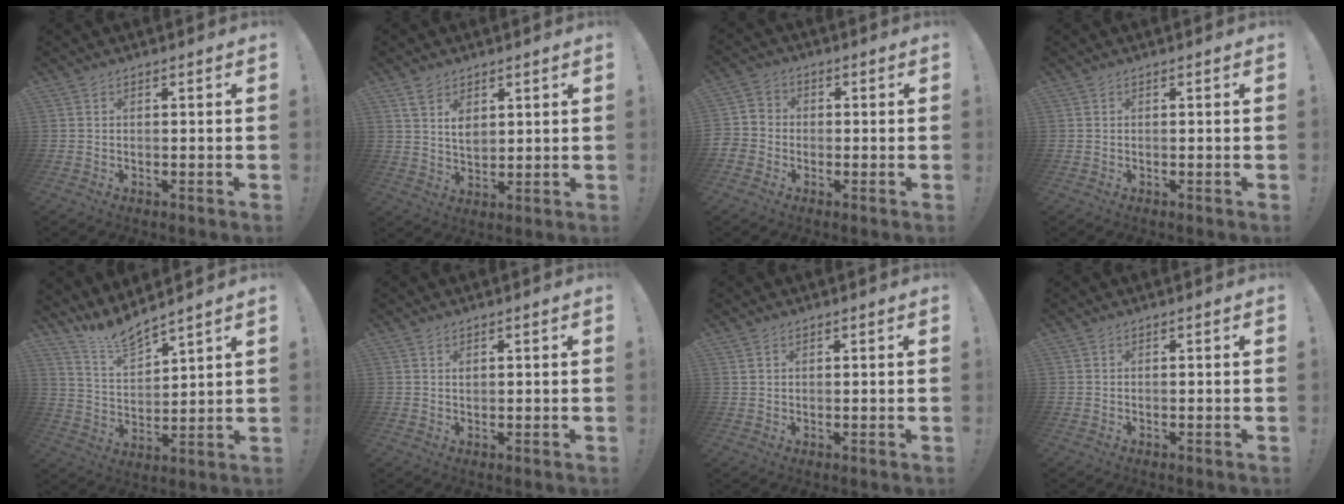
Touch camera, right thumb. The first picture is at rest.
{"total": 5.7, "force": [3.4, 3.8, 2.6], "torque": [-0.036, -0.018, 0.061]}
{"total": 4.5, "force": [-2.0, 3.9, 1.0], "torque": [-0.024, 0.019, -0.036]}
{"total": 0.0}
{"total": 8.6, "force": [8.1, 0.8, 2.7], "torque": [-0.060, -0.060, 0.150]}
{"total": 0.8, "force": [0.5, 0.5, 0.4], "torque": [-0.005, -0.002, 0.009]}
{"total": 1.2, "force": [0.8, 0.8, 0.5], "torque": [-0.009, 0.001, 0.015]}
{"total": 0.0}